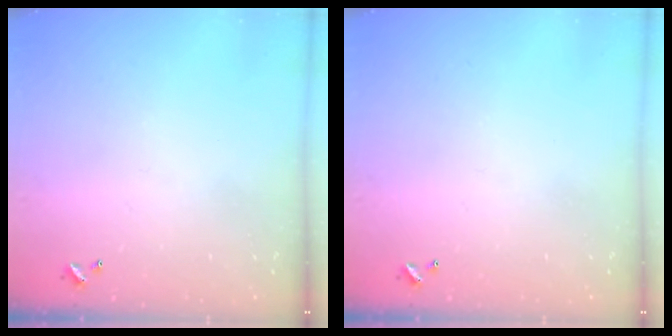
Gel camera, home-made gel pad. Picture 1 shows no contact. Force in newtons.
{"total": 0.0}